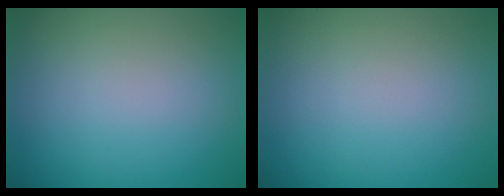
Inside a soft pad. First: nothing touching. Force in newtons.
{"total": 0.0}